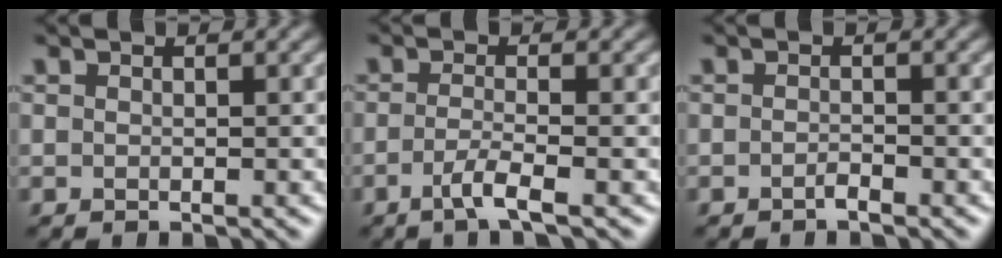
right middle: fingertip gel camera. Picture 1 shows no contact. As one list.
[{"total": 2.5, "force": [-1.2, 0.4, 2.2], "torque": [-0.040, -0.001, -0.034]}, {"total": 0.8, "force": [-0.6, 0.1, 0.5], "torque": [-0.009, 0.003, -0.012]}]